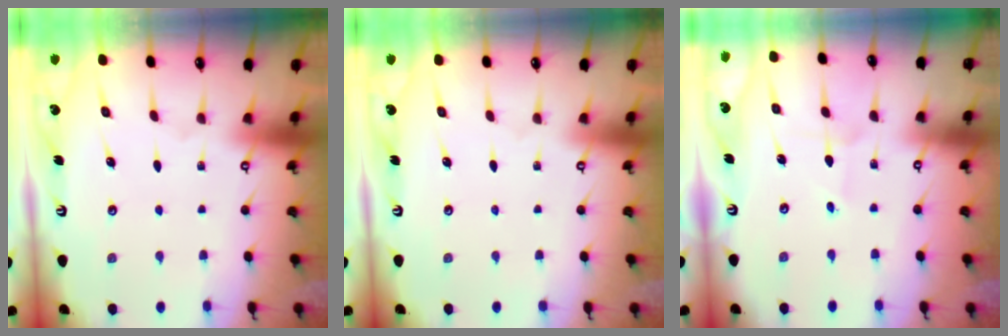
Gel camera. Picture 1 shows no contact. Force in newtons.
{"total": 0.0}
{"total": 1.4, "press": 1.4, "slide": 0.1}